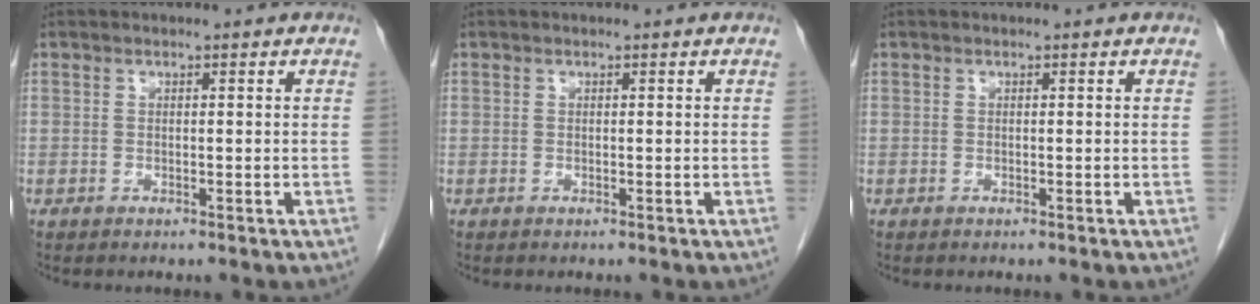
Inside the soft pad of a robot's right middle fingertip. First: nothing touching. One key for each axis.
{"total": 0.0}
{"total": 0.0}